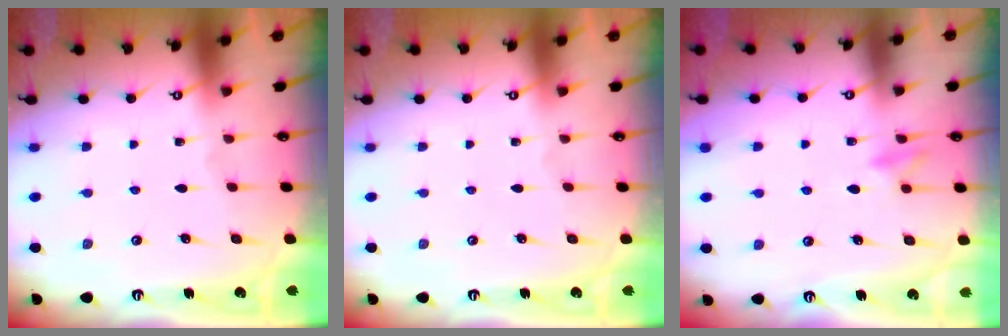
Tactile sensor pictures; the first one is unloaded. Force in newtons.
{"total": 0.0}
{"total": 10.1, "press": 10.0, "slide": 1.4}